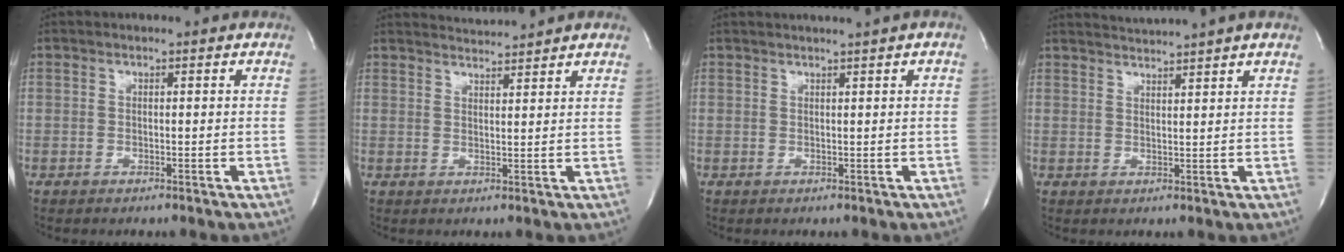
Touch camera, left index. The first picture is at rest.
{"total": 3.9, "force": [3.7, -1.2, 0.2], "torque": [-0.008, -0.001, 0.059]}
{"total": 2.6, "force": [1.9, -0.8, 1.5], "torque": [-0.018, 0.006, 0.030]}
{"total": 4.7, "force": [4.2, -1.7, 1.1], "torque": [-0.018, -0.001, 0.065]}